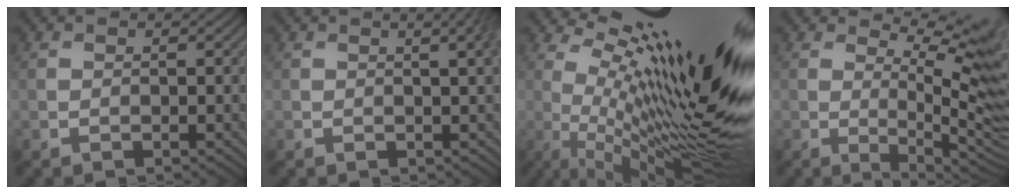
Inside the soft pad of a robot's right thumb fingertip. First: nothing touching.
{"total": 2.8, "force": [0.9, 0.6, 2.5], "torque": [-0.028, 0.010, 0.003]}
{"total": 21.0, "force": [6.1, 4.5, 19.6], "torque": [-0.273, 0.011, 0.098]}
{"total": 10.9, "force": [5.0, 2.4, 9.3], "torque": [-0.156, 0.002, 0.077]}